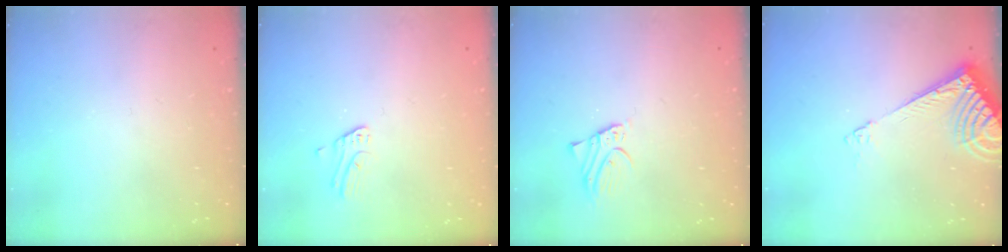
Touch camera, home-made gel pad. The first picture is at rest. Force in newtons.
{"total": 2.4, "press": 2.4, "slide": 0.1}
{"total": 2.6, "press": 2.6, "slide": 0.0}
{"total": 8.4, "press": 8.3, "slide": 0.9}